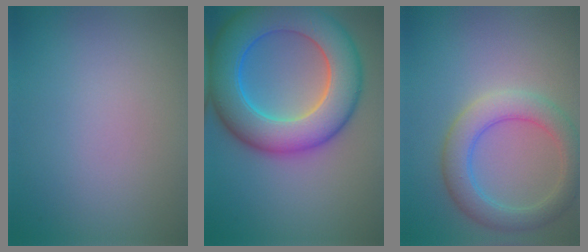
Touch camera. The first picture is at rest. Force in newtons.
{"total": 10.8, "press": 10.8, "slide": 0.5}
{"total": 4.6, "press": 4.6, "slide": 0.6}